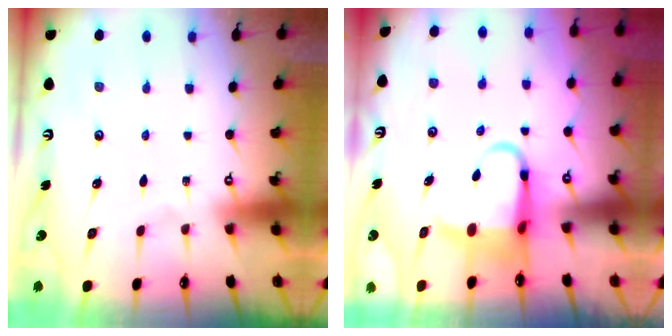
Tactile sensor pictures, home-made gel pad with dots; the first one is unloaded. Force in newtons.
{"total": 6.6, "press": 6.4, "slide": 1.6}